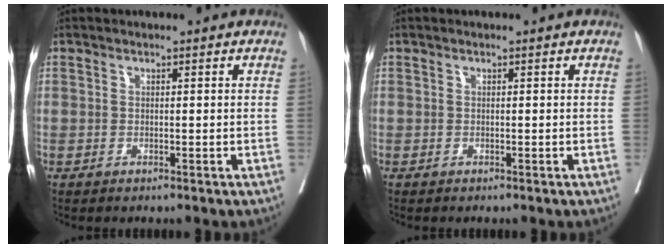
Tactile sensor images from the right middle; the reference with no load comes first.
{"total": 0.0}